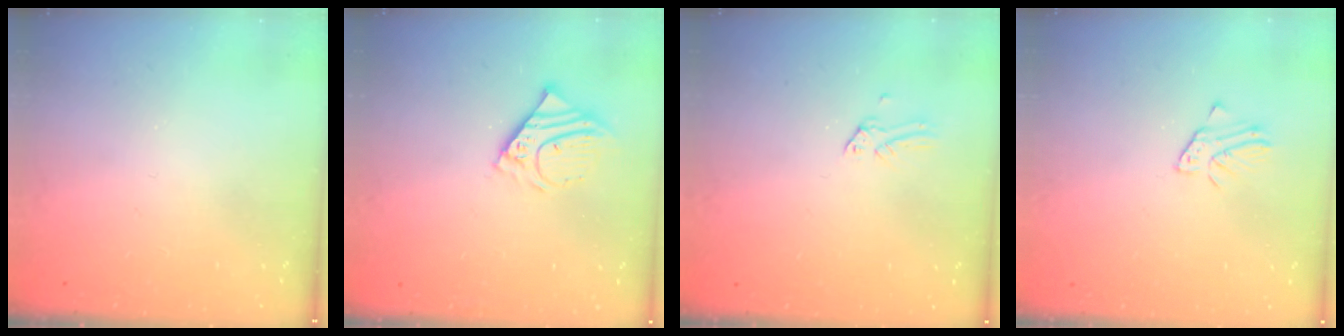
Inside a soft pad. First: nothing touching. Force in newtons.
{"total": 7.0, "press": 6.9, "slide": 1.0}
{"total": 0.0}
{"total": 1.7, "press": 1.6, "slide": 0.1}